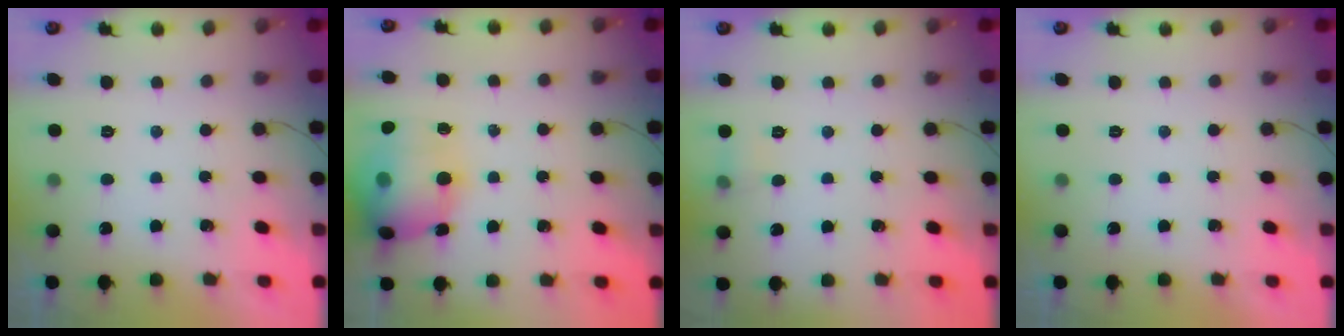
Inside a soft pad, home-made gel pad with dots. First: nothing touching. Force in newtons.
{"total": 17.6, "press": 17.4, "slide": 2.8}
{"total": 6.7, "press": 3.7, "slide": 5.6}
{"total": 0.0}